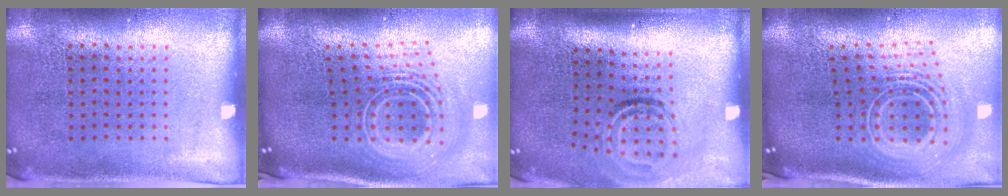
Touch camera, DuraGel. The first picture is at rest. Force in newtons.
{"total": 3.0, "press": 1.9, "slide": 2.3}
{"total": 1.9, "press": 1.1, "slide": 1.5}
{"total": 3.0, "press": 1.9, "slide": 2.3}